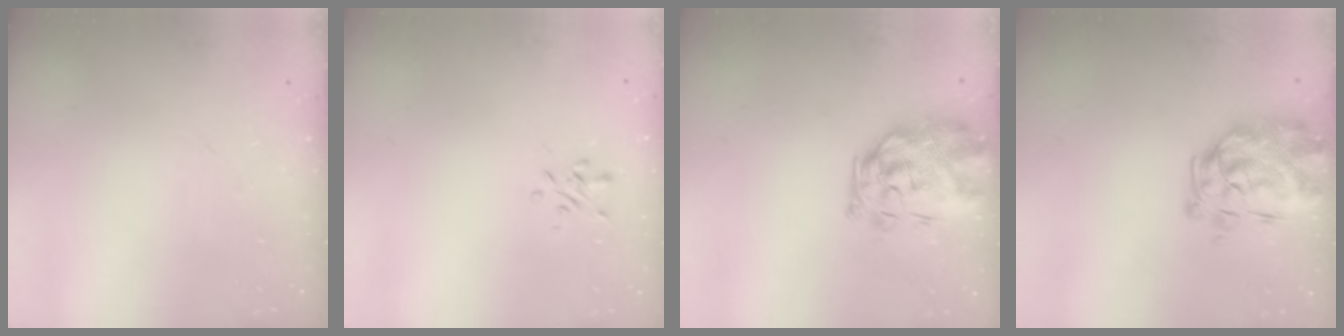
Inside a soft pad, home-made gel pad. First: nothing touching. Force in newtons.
{"total": 1.0, "press": 0.8, "slide": 0.5}
{"total": 3.5, "press": 3.2, "slide": 1.5}
{"total": 10.9, "press": 10.3, "slide": 3.6}